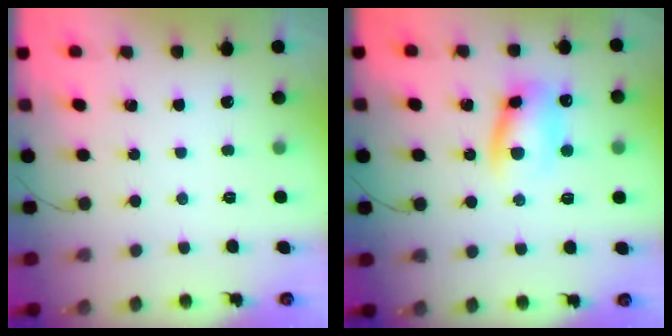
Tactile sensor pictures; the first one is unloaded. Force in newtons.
{"total": 10.7, "press": 10.6, "slide": 1.6}